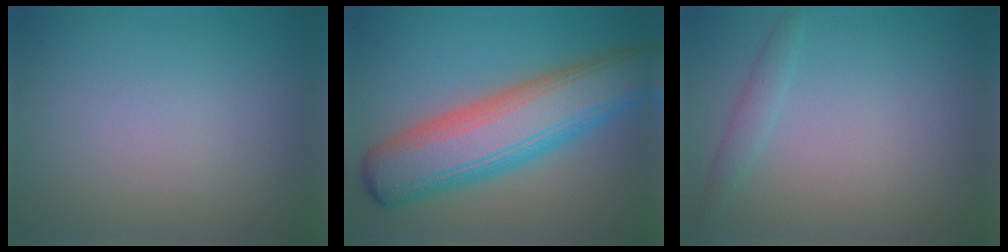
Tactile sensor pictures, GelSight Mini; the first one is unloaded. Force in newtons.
{"total": 9.6, "press": 9.6, "slide": 0.3}
{"total": 1.3, "press": 1.3, "slide": 0.1}